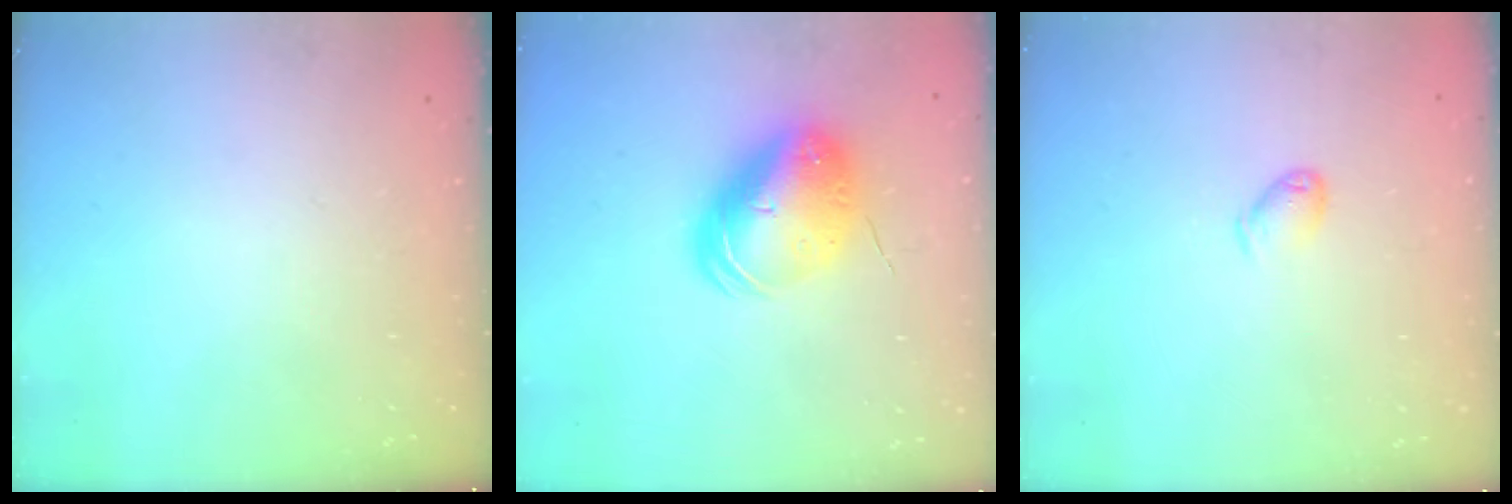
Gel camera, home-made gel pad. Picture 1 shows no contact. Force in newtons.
{"total": 12.1, "press": 11.9, "slide": 2.3}
{"total": 3.8, "press": 3.7, "slide": 0.7}